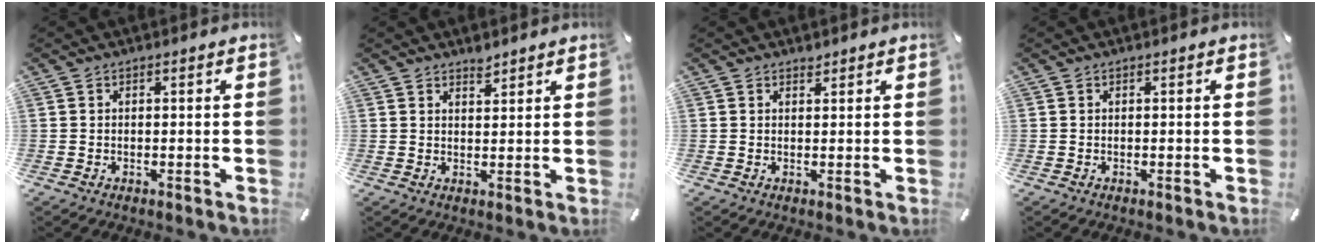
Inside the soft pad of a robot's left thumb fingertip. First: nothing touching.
{"total": 2.3, "force": [2.1, 0.9, 0.4], "torque": [-0.003, -0.011, 0.039]}
{"total": 1.1, "force": [0.9, 0.5, 0.1], "torque": [-0.001, -0.002, 0.018]}
{"total": 0.0}